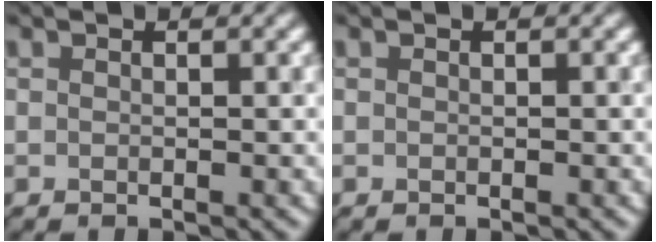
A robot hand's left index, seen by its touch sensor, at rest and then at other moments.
{"total": 0.0}